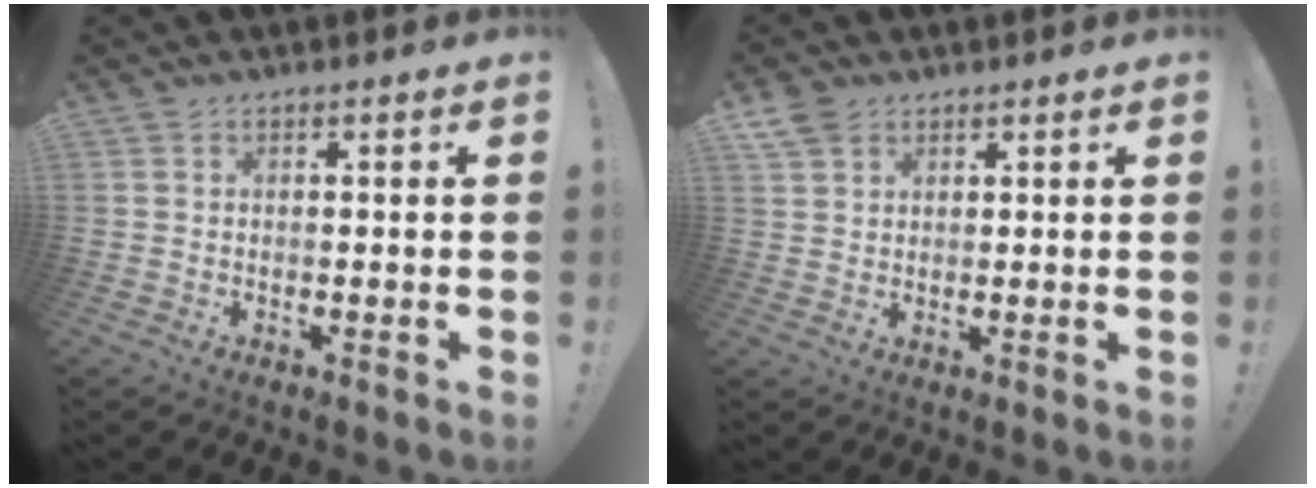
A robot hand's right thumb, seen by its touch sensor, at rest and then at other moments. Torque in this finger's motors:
{"motor_torque": [-0.01, 0.01, -0.08, 0.12, 0.07]}